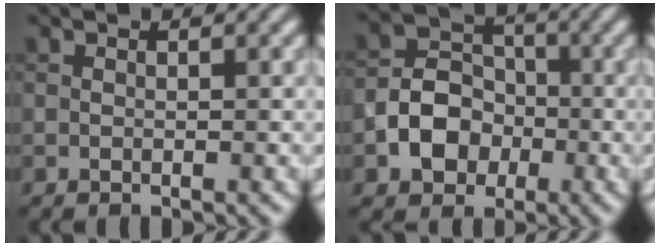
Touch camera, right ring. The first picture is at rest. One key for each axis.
{"total": 5.1, "fx": -1.7, "fy": 4.2, "fz": 2.5, "tx": -0.039, "ty": 0.004, "tz": -0.035}